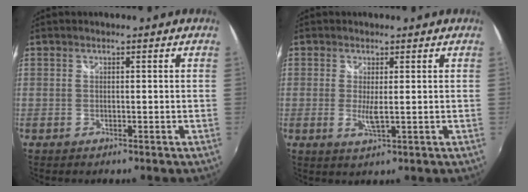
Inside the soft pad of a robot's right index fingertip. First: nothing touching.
{"total": 2.7, "force": [-0.1, 0.3, 2.7], "torque": [-0.053, -0.009, -0.003]}